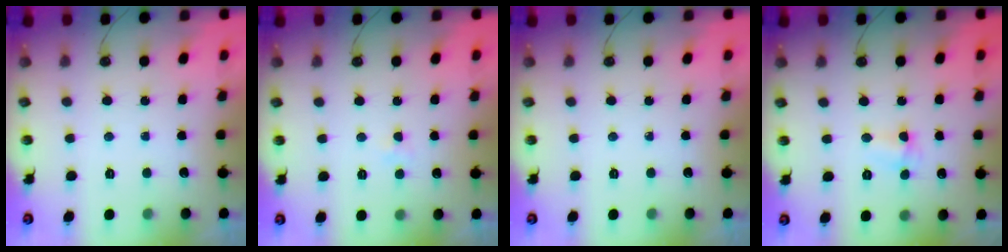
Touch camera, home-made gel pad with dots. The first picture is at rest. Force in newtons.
{"total": 1.9, "press": 1.8, "slide": 0.4}
{"total": 0.0}
{"total": 2.6, "press": 2.5, "slide": 0.6}